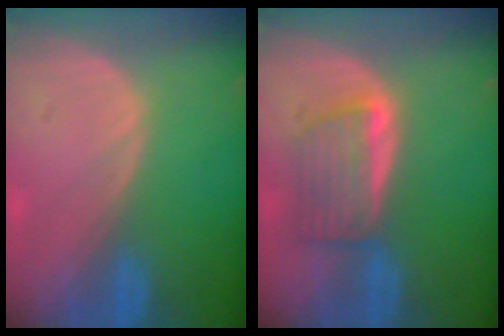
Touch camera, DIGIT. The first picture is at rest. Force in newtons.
{"total": 5.6, "press": 5.5, "slide": 1.4}